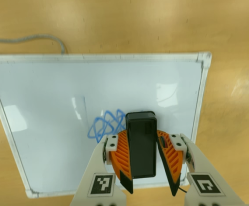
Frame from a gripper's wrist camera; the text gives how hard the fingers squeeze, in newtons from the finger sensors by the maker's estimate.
{"total": 9.1, "left": 10.2, "right": 7.9}